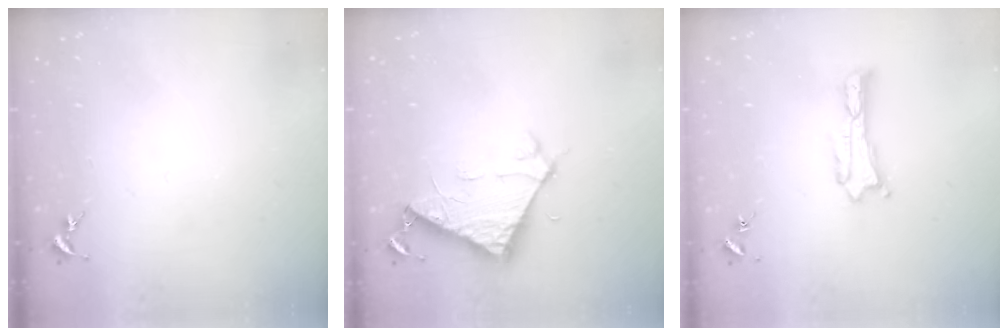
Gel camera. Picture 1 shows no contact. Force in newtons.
{"total": 6.5, "press": 6.5, "slide": 0.5}
{"total": 0.5, "press": 0.5, "slide": 0.2}